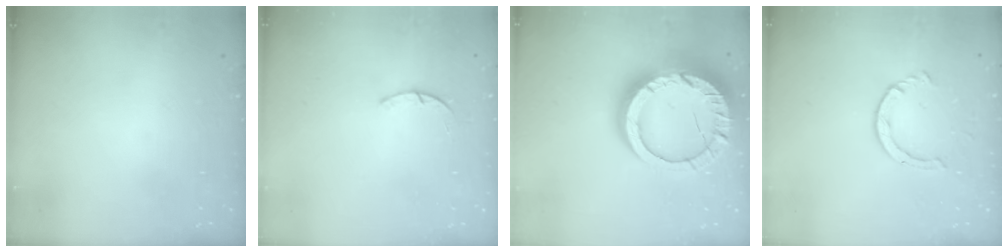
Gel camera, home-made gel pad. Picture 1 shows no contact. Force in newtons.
{"total": 1.4, "press": 1.4, "slide": 0.3}
{"total": 23.7, "press": 23.7, "slide": 2.1}
{"total": 2.3, "press": 2.3, "slide": 0.2}